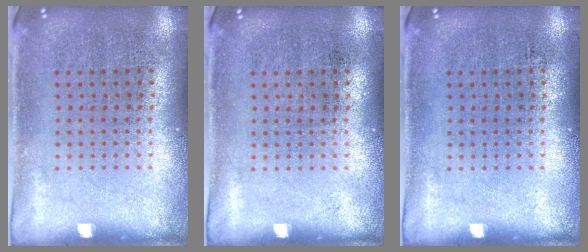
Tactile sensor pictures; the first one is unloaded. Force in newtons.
{"total": 0.0}
{"total": 0.0}